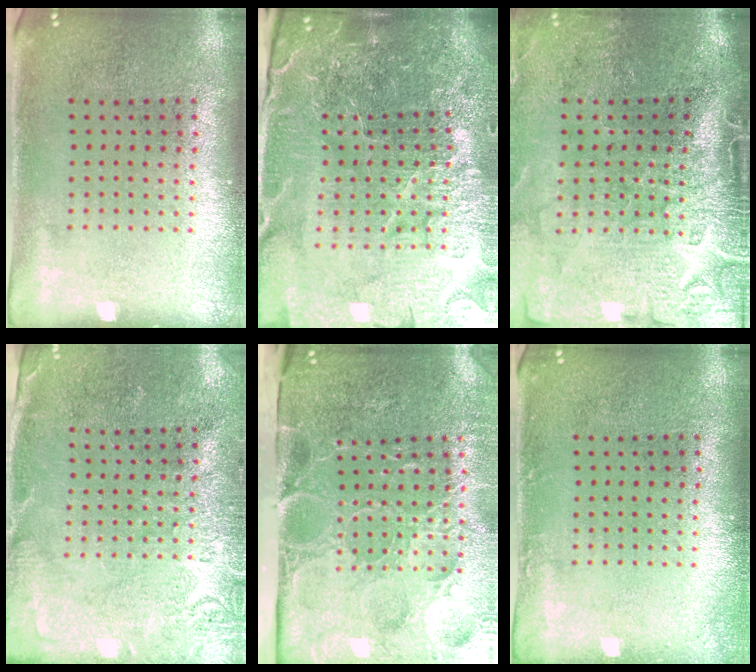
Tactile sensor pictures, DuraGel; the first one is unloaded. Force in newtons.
{"total": 6.3, "press": 5.6, "slide": 2.9}
{"total": 4.4, "press": 3.7, "slide": 2.5}
{"total": 2.7, "press": 2.7, "slide": 0.4}
{"total": 5.2, "press": 4.2, "slide": 3.0}
{"total": 0.7, "press": 0.7, "slide": 0.1}